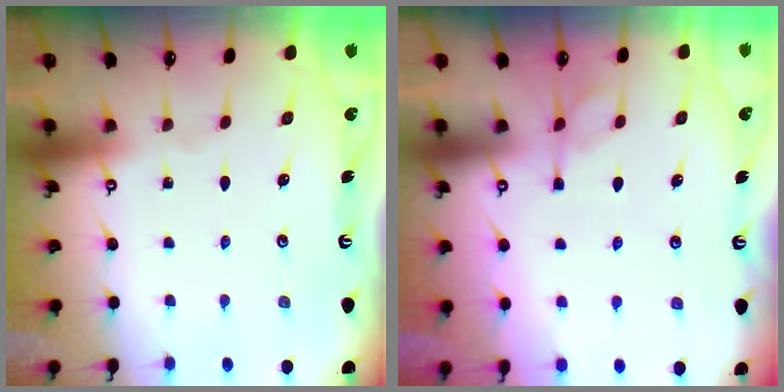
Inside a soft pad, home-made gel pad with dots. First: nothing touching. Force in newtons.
{"total": 2.9, "press": 2.6, "slide": 1.4}